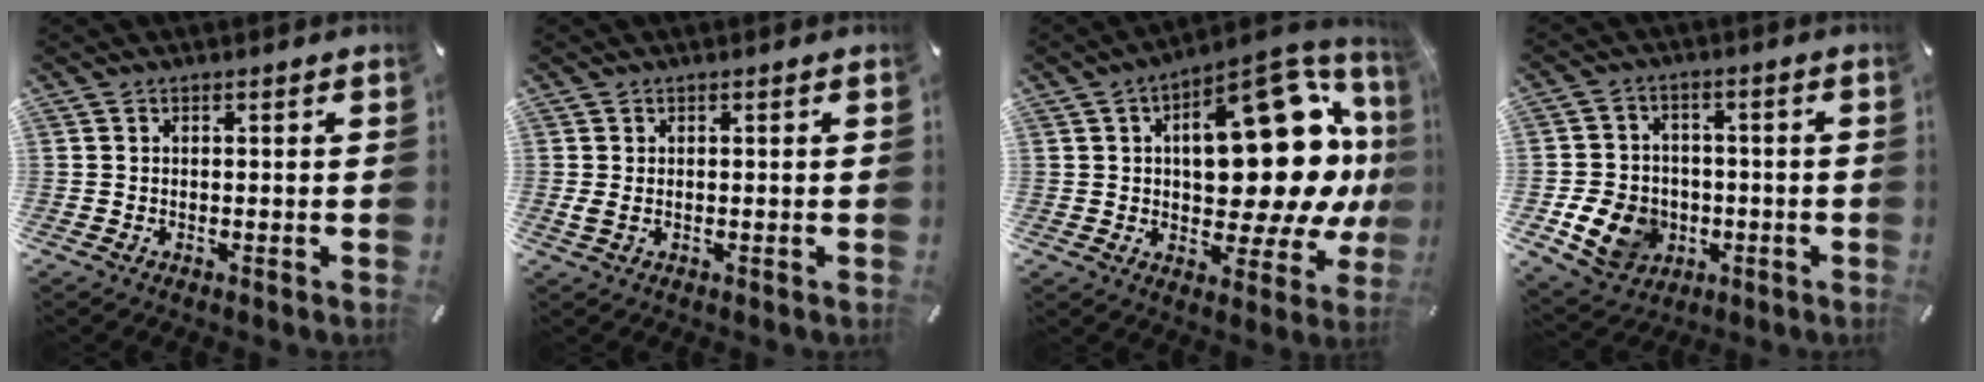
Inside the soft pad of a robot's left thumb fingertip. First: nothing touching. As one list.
[{"total": 1.4, "force": [0.1, 0.9, 1.1], "torque": [-0.016, -0.005, 0.002]}, {"total": 27.5, "force": [5.4, 13.5, 23.3], "torque": [-0.298, -0.039, 0.094]}, {"total": 10.7, "force": [-3.2, 8.9, 5.1], "torque": [-0.102, 0.021, -0.054]}]